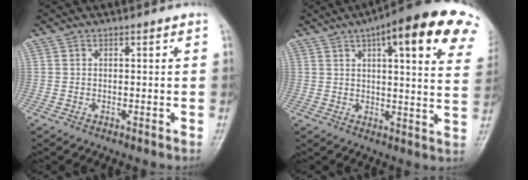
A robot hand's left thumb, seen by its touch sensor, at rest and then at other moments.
{"total": 23.6, "force": [12.0, 6.2, 19.3], "torque": [-0.237, -0.010, 0.144]}